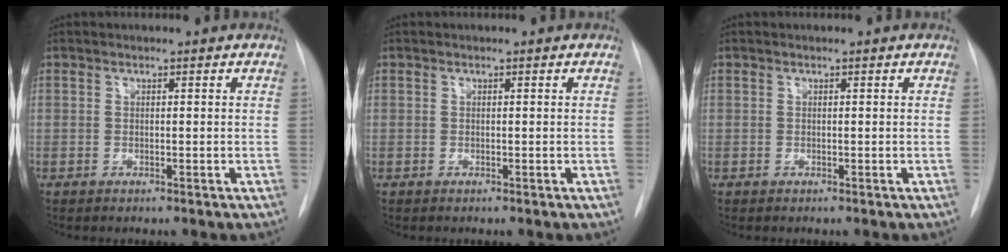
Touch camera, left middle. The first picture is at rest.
{"total": 0.0}
{"total": 0.0}